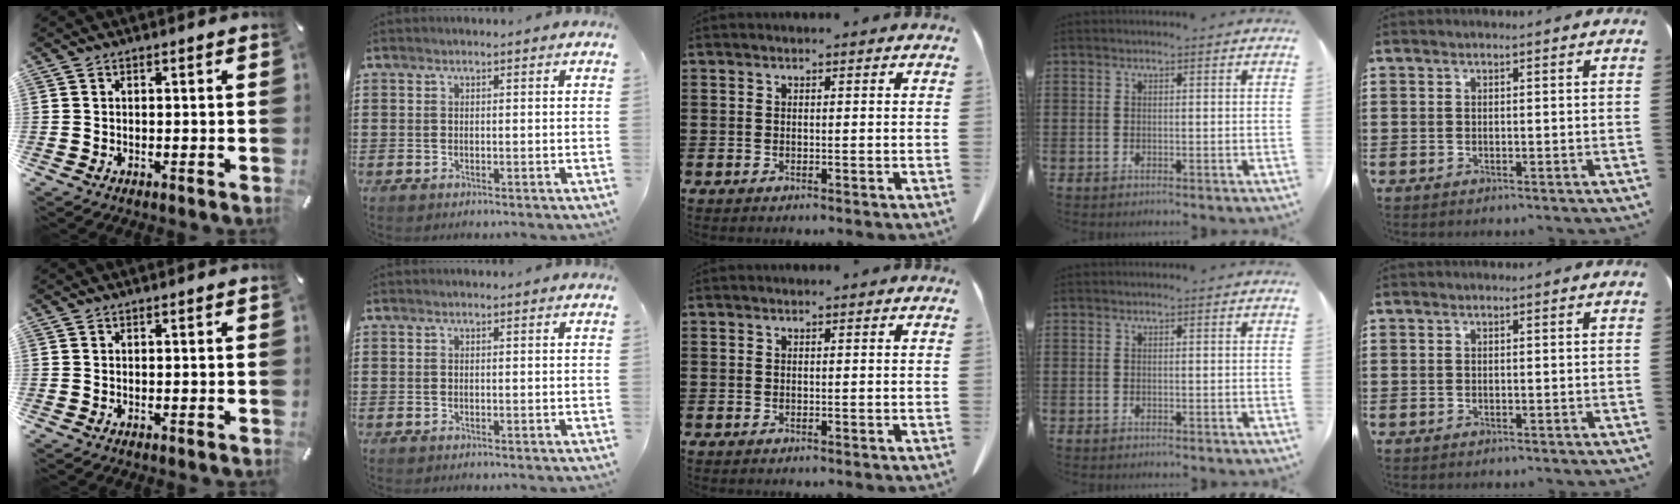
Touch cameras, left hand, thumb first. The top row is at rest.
{}